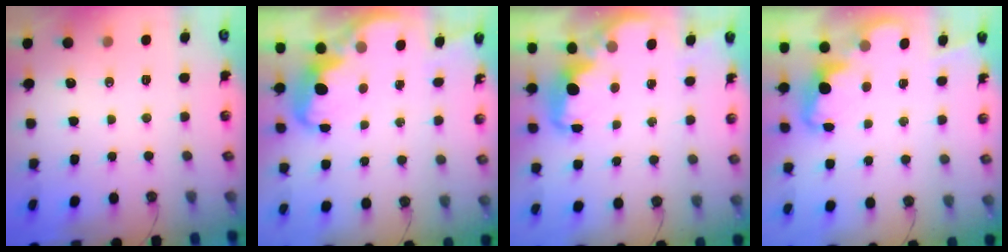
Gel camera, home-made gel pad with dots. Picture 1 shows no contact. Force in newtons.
{"total": 3.9, "press": 3.8, "slide": 0.6}
{"total": 2.0, "press": 1.9, "slide": 0.6}
{"total": 2.4, "press": 2.4, "slide": 0.5}